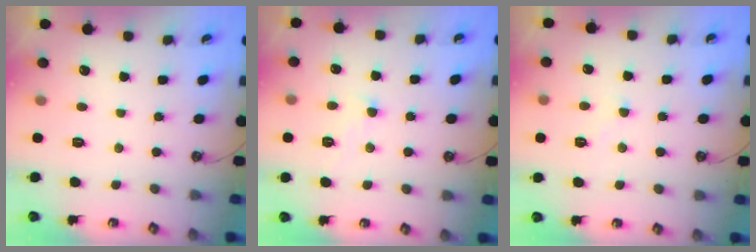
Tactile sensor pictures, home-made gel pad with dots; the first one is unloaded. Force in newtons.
{"total": 0.9, "press": 0.9, "slide": 0.2}
{"total": 3.8, "press": 3.8, "slide": 0.4}